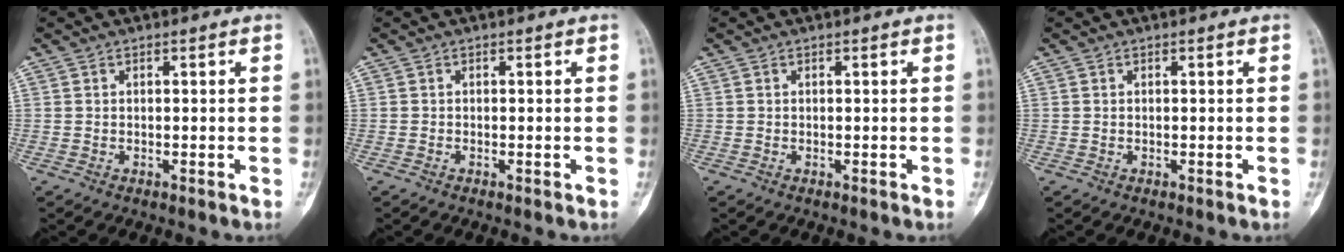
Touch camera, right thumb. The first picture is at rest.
{"total": 0.0}
{"total": 0.0}
{"total": 0.0}